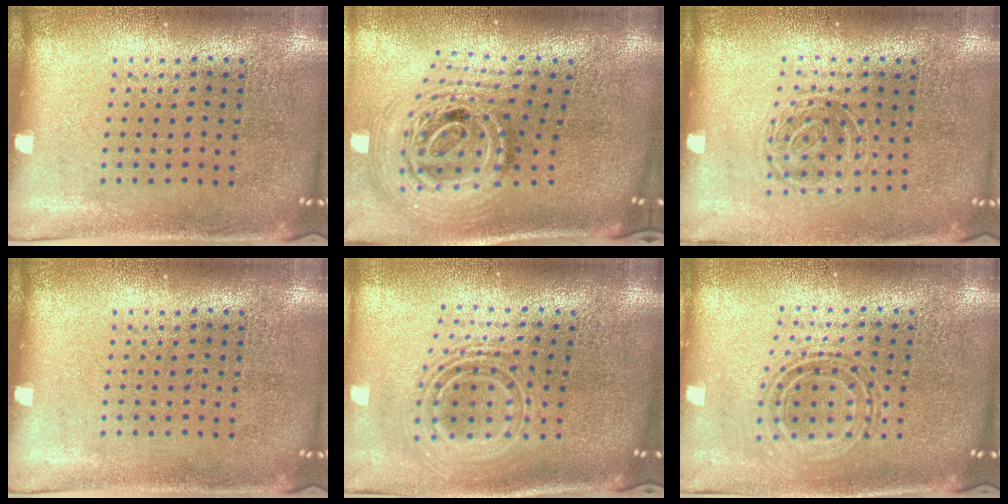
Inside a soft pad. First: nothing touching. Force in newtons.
{"total": 2.9, "press": 1.9, "slide": 2.1}
{"total": 1.4, "press": 1.1, "slide": 0.9}
{"total": 0.0}
{"total": 2.5, "press": 1.7, "slide": 1.8}
{"total": 0.9, "press": 0.8, "slide": 0.3}